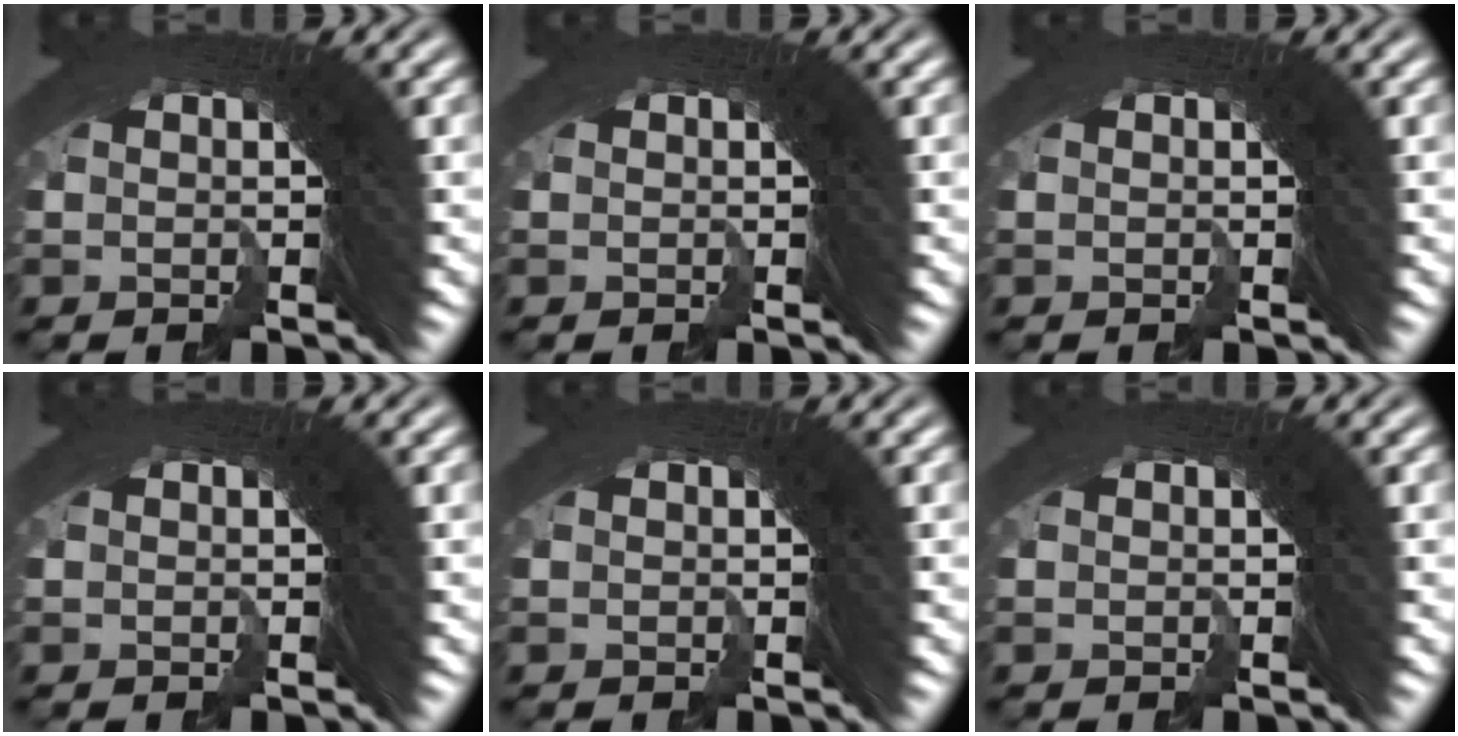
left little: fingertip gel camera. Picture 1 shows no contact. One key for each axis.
{"total": 0.0}
{"total": 0.0}
{"total": 0.0}
{"total": 0.0}
{"total": 0.0}